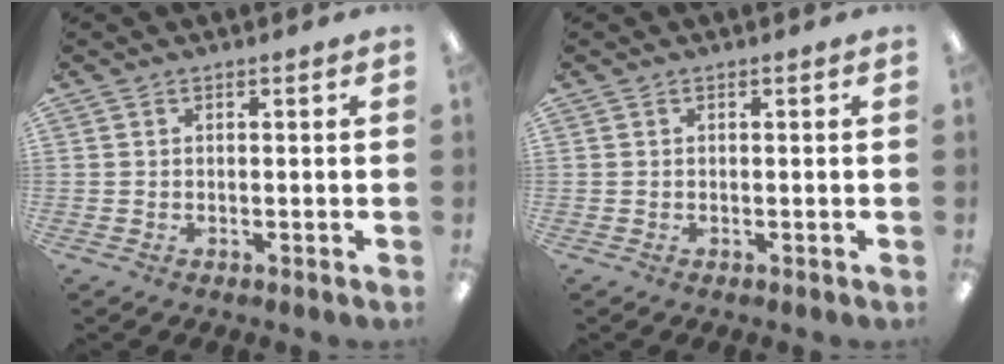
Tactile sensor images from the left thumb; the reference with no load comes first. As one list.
[{"total": 0.0}]